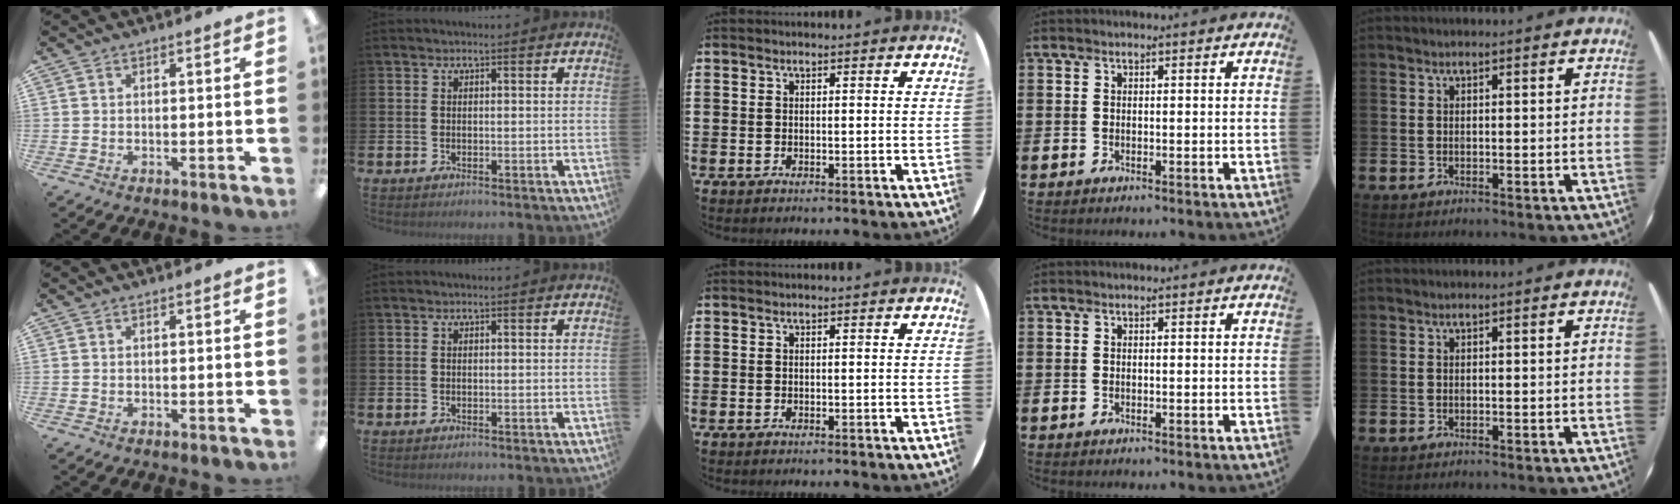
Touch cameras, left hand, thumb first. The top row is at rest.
{}